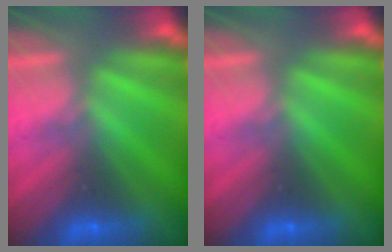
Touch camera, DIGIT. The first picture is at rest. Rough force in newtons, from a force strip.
{"total": 0.0}